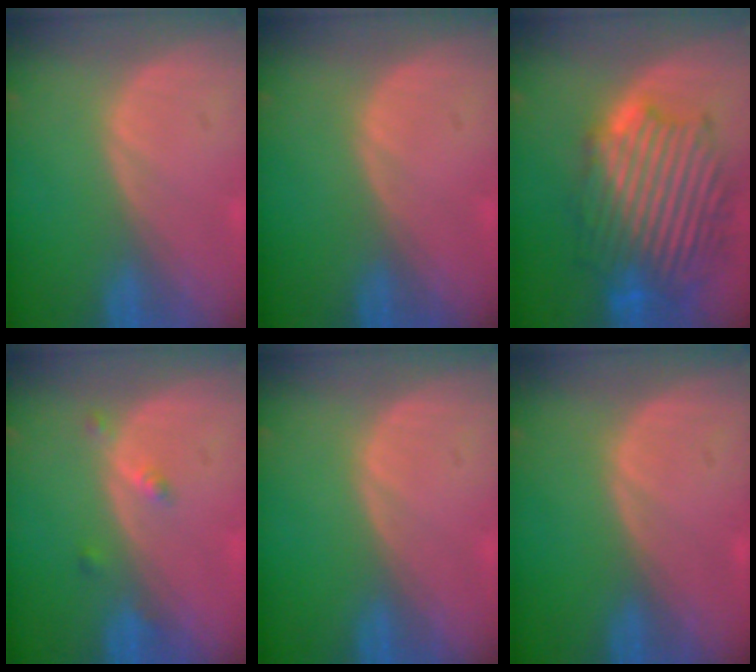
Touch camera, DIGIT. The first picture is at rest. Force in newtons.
{"total": 0.0}
{"total": 13.1, "press": 13.0, "slide": 1.1}
{"total": 2.2, "press": 1.8, "slide": 1.3}
{"total": 0.0}
{"total": 0.0}